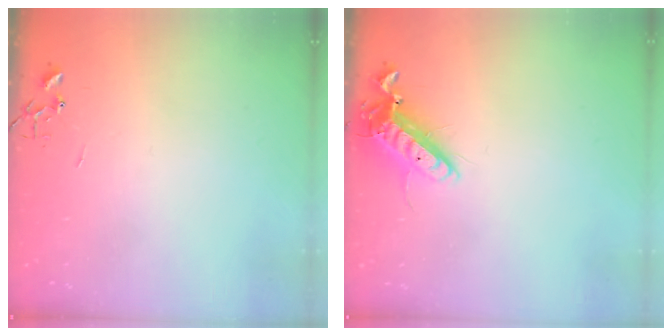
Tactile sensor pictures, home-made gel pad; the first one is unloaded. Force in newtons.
{"total": 13.1, "press": 12.9, "slide": 2.5}